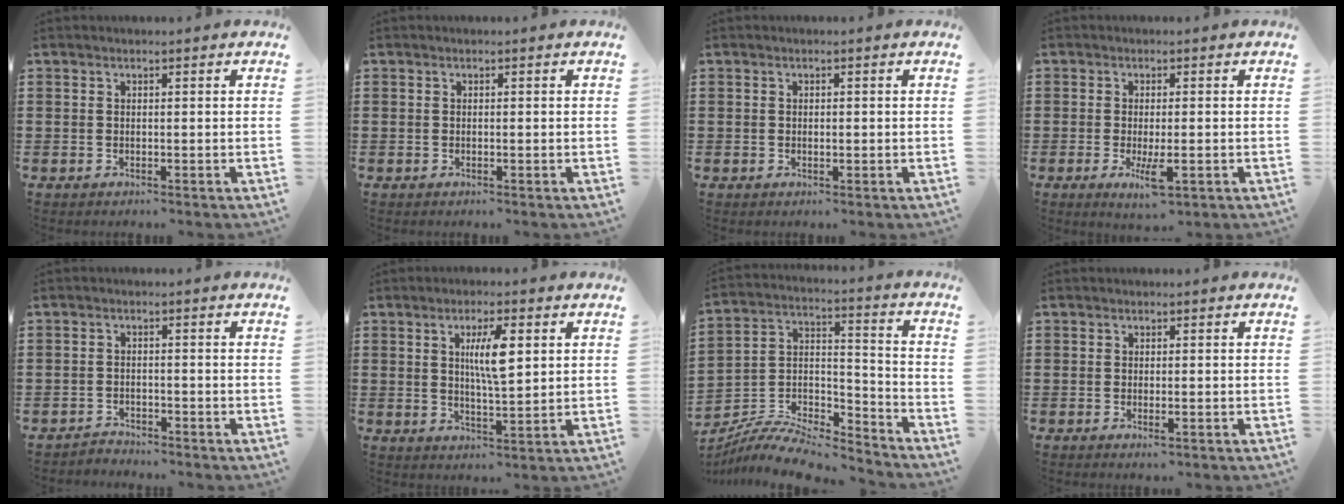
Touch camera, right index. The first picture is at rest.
{"total": 0.0}
{"total": 0.6, "force": [0.0, 0.5, 0.3], "torque": [-0.008, 0.003, -0.001]}
{"total": 4.5, "force": [-1.6, 1.3, 4.0], "torque": [-0.083, -0.012, -0.030]}
{"total": 1.9, "force": [-1.9, 0.3, -0.1], "torque": [-0.004, 0.004, -0.042]}
{"total": 6.6, "force": [1.8, 1.6, 6.1], "torque": [-0.116, 0.004, 0.025]}
{"total": 8.5, "force": [-7.9, 1.9, 2.5], "torque": [-0.045, 0.012, -0.155]}
{"total": 1.1, "force": [-0.5, 0.2, 0.9], "torque": [-0.024, -0.007, -0.010]}